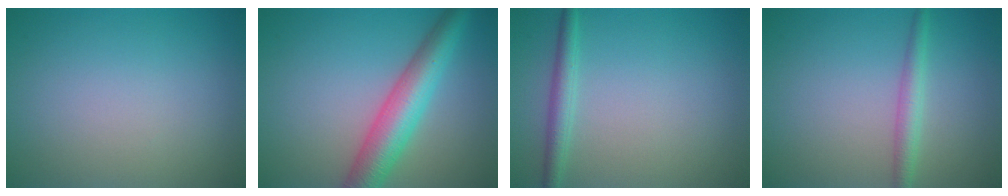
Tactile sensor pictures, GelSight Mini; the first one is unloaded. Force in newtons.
{"total": 6.3, "press": 6.3, "slide": 0.1}
{"total": 2.1, "press": 2.1, "slide": 0.0}
{"total": 2.1, "press": 2.1, "slide": 0.1}